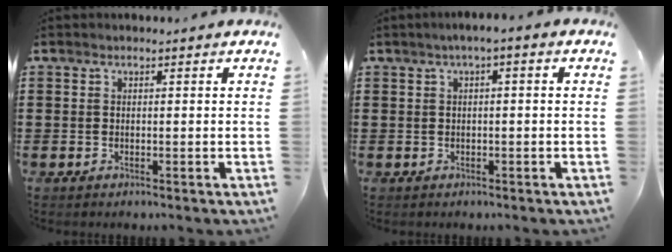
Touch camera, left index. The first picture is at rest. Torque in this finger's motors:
{"motor_torque": [0.57, -0.47, 0.33, 0.11]}